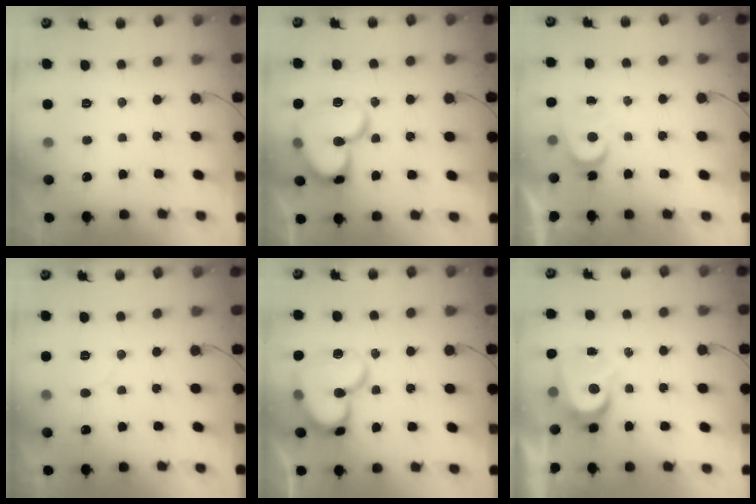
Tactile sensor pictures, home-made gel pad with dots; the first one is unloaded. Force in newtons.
{"total": 17.7, "press": 17.6, "slide": 1.8}
{"total": 3.7, "press": 3.7, "slide": 0.3}
{"total": 4.5, "press": 4.5, "slide": 0.4}
{"total": 15.9, "press": 15.8, "slide": 1.9}
{"total": 7.0, "press": 7.0, "slide": 0.7}